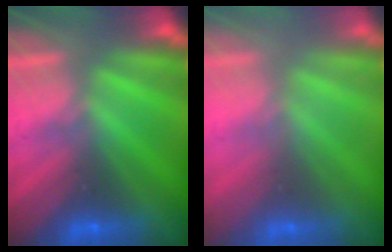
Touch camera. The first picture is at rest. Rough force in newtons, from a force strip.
{"total": 2.4}